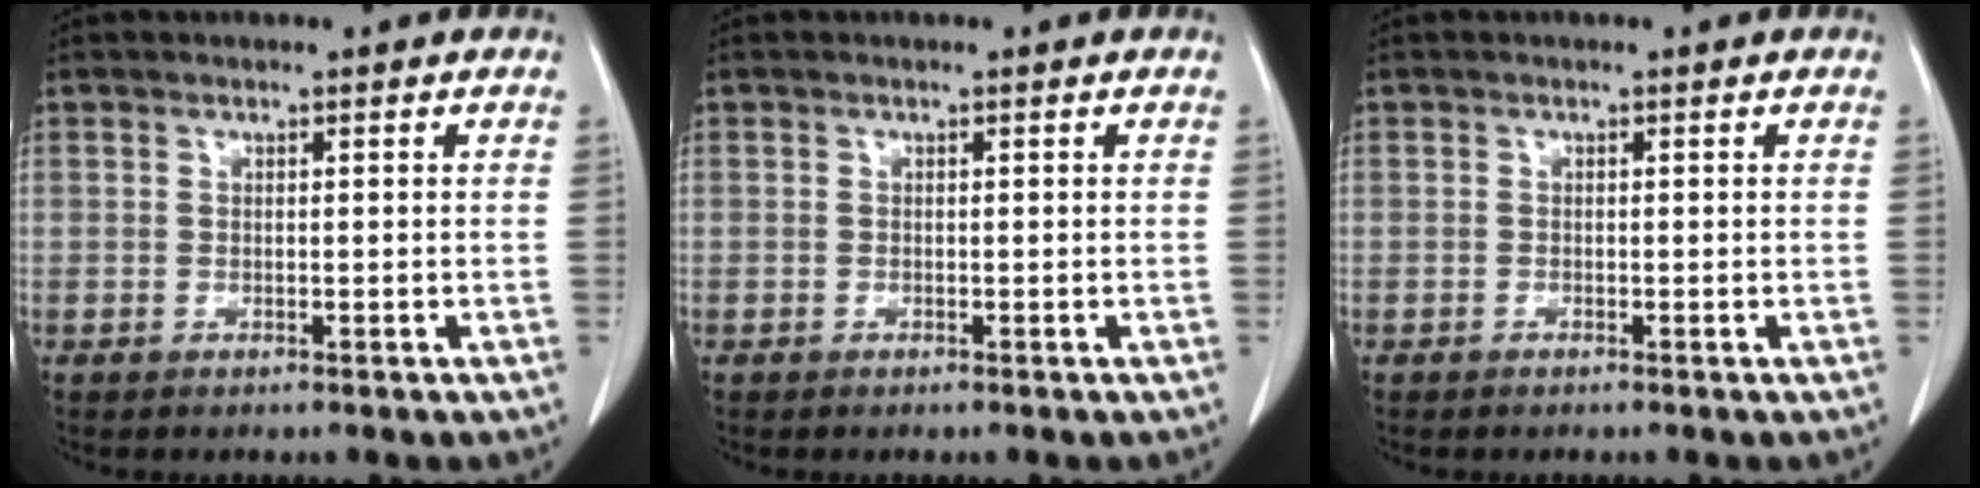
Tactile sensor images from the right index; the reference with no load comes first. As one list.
[{"total": 0.0}, {"total": 0.0}]